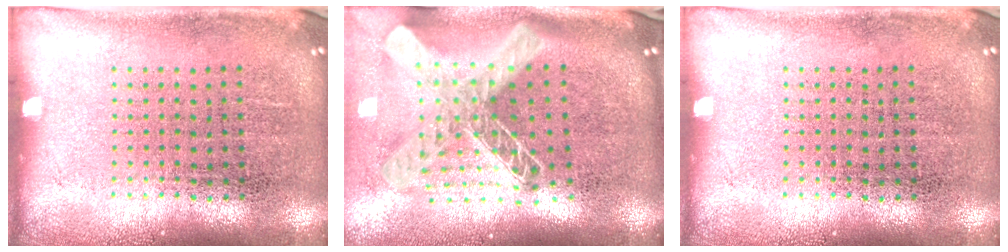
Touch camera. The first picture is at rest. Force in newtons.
{"total": 2.7, "press": 1.9, "slide": 1.9}
{"total": 0.0}